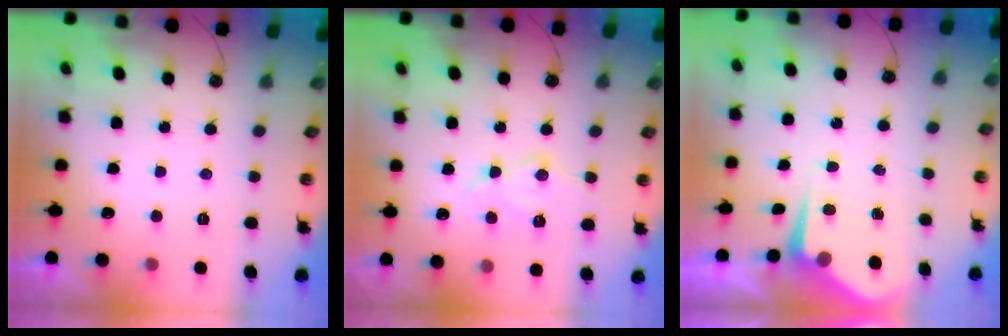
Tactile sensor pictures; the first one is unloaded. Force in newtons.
{"total": 11.0, "press": 11.0, "slide": 0.9}
{"total": 5.0, "press": 5.0, "slide": 0.4}